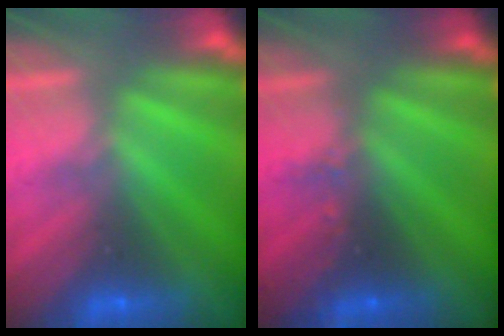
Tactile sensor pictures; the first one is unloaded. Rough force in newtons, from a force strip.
{"total": 2.4}